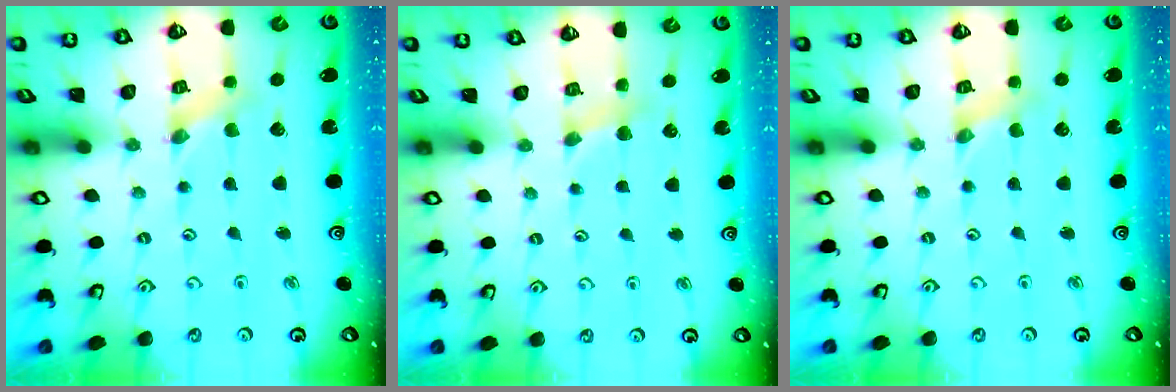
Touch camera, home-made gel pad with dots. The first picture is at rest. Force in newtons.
{"total": 5.5, "press": 5.5, "slide": 0.6}
{"total": 1.3, "press": 1.3, "slide": 0.3}